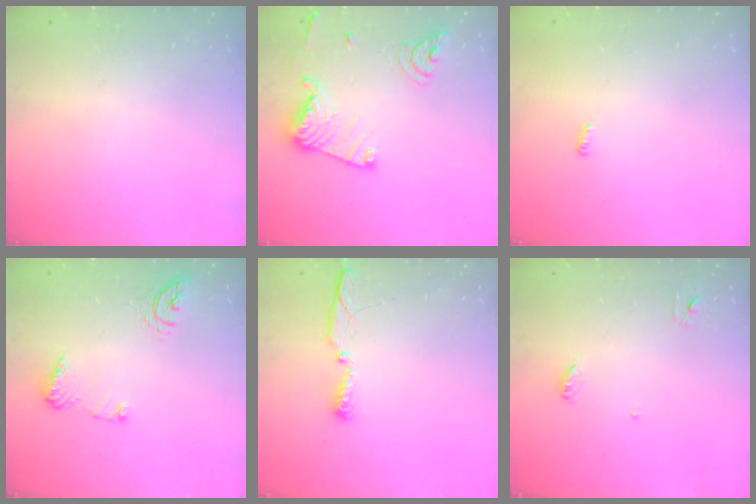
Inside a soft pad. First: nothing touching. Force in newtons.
{"total": 15.7, "press": 15.6, "slide": 1.6}
{"total": 2.6, "press": 2.6, "slide": 0.2}
{"total": 8.9, "press": 8.9, "slide": 0.5}
{"total": 5.0, "press": 4.9, "slide": 0.9}
{"total": 3.4, "press": 3.4, "slide": 0.3}